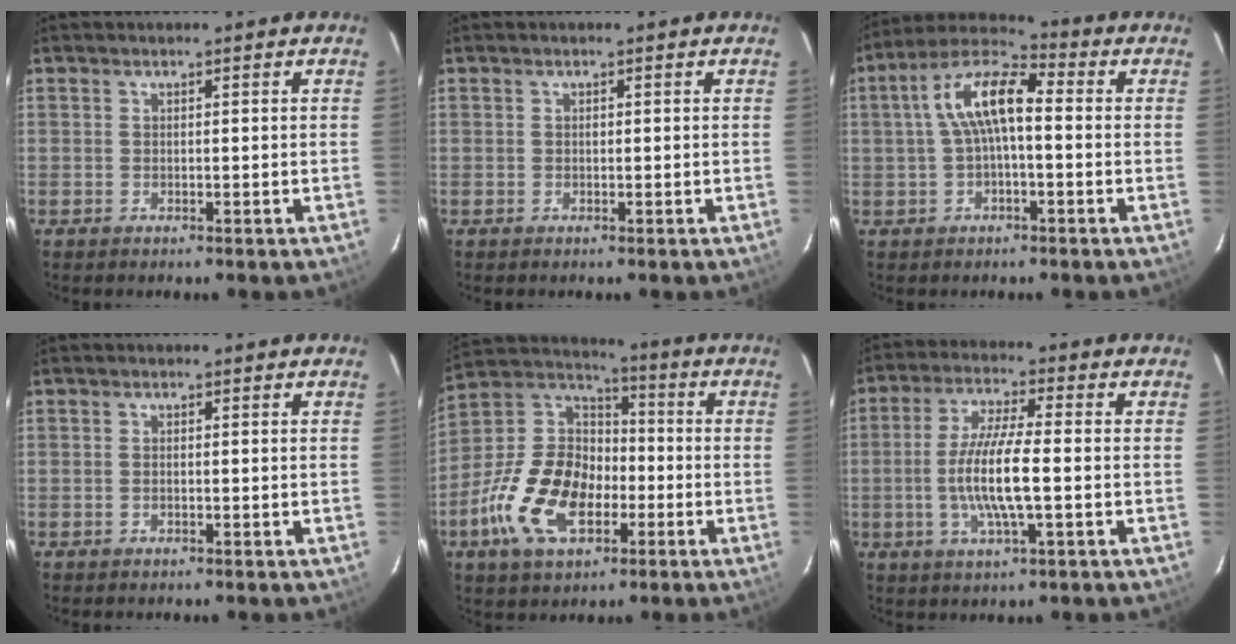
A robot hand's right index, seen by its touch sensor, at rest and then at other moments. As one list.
[{"total": 0.0}, {"total": 10.1, "force": [0.2, 3.9, 9.3], "torque": [-0.184, 0.029, 0.000]}, {"total": 0.6, "force": [-0.1, 0.2, 0.5], "torque": [-0.012, 0.001, -0.003]}, {"total": 18.1, "force": [-6.9, 10.9, 12.7], "torque": [-0.274, 0.010, -0.125]}, {"total": 10.8, "force": [-1.8, 1.7, 10.5], "torque": [-0.206, -0.004, -0.036]}]